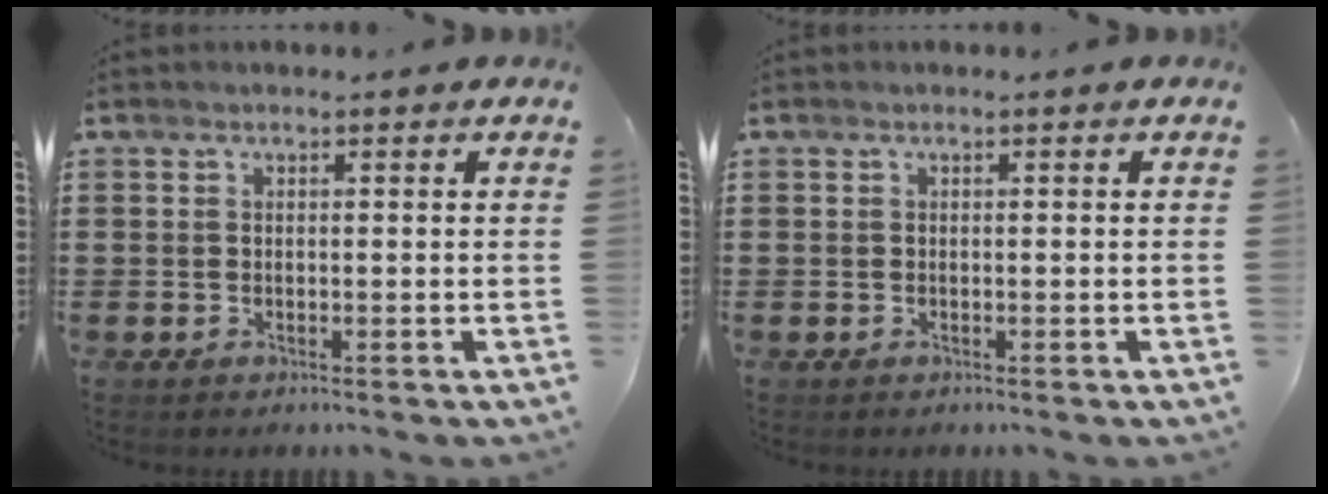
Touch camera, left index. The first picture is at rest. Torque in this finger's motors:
{"motor_torque": [-0.02, -0.02, 0.00, 0.00]}